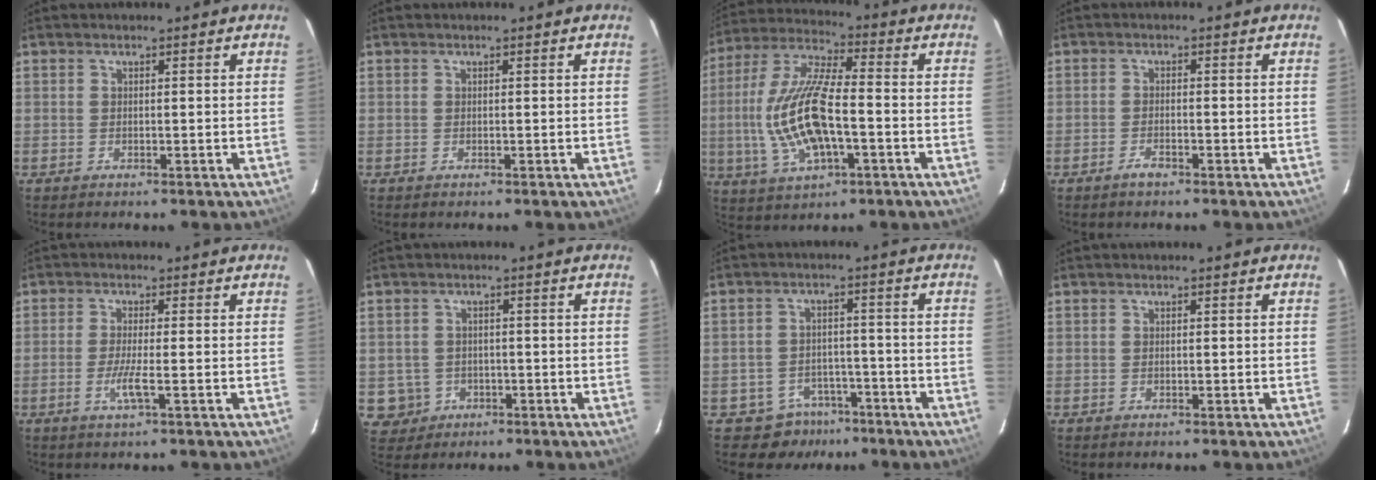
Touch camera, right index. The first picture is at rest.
{"total": 0.0}
{"total": 16.5, "force": [-2.8, 5.9, 15.2], "torque": [-0.318, 0.000, -0.051]}
{"total": 2.0, "force": [-1.5, 0.6, 1.2], "torque": [-0.028, 0.001, -0.028]}
{"total": 3.8, "force": [-1.3, -0.3, 3.5], "torque": [-0.074, -0.007, -0.030]}
{"total": 5.1, "force": [-1.3, 5.0, 0.5], "torque": [-0.020, 0.016, -0.008]}
{"total": 6.7, "force": [-4.7, 4.7, 0.4], "torque": [-0.017, 0.030, -0.062]}
{"total": 0.0}